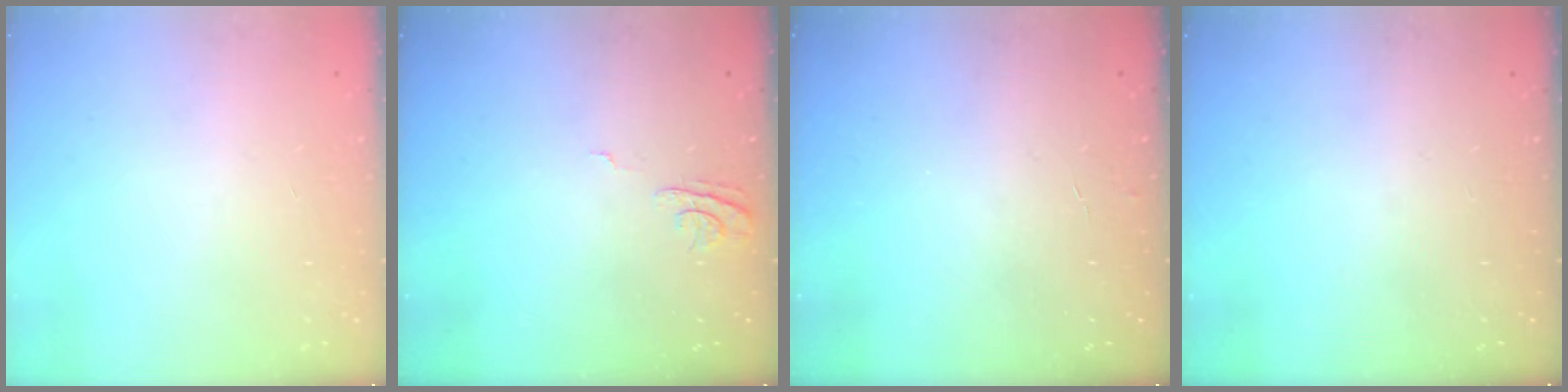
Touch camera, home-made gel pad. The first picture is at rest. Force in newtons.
{"total": 6.0, "press": 6.0, "slide": 0.7}
{"total": 2.5, "press": 2.5, "slide": 0.2}
{"total": 0.0}